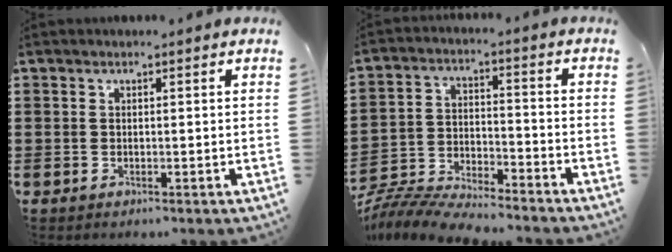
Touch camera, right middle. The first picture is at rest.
{"total": 7.8, "force": [-7.6, 0.7, 1.3], "torque": [-0.030, 0.009, -0.153]}